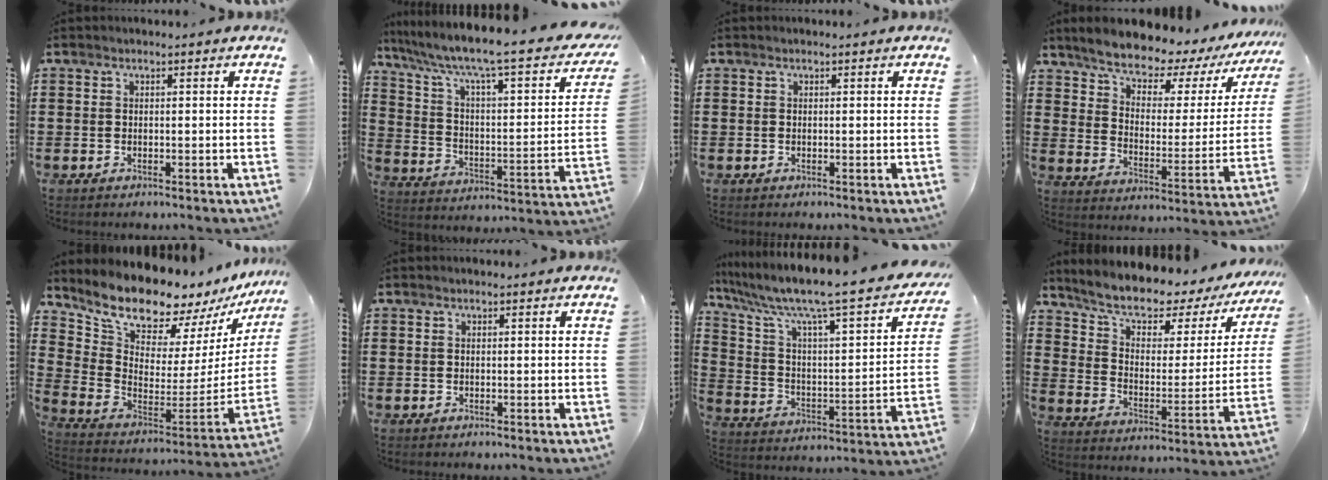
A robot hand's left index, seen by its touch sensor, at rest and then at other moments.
{"total": 7.1, "force": [4.6, 0.8, 5.3], "torque": [-0.121, -0.040, 0.063]}
{"total": 0.0}
{"total": 6.8, "force": [6.4, 1.4, 1.9], "torque": [-0.067, -0.054, 0.105]}
{"total": 11.6, "force": [10.8, 2.8, 3.2], "torque": [-0.106, -0.085, 0.193]}
{"total": 0.0}
{"total": 9.0, "force": [7.0, 0.8, 5.6], "torque": [-0.140, -0.057, 0.107]}
{"total": 6.3, "force": [5.2, 2.3, 2.9], "torque": [-0.076, -0.042, 0.082]}